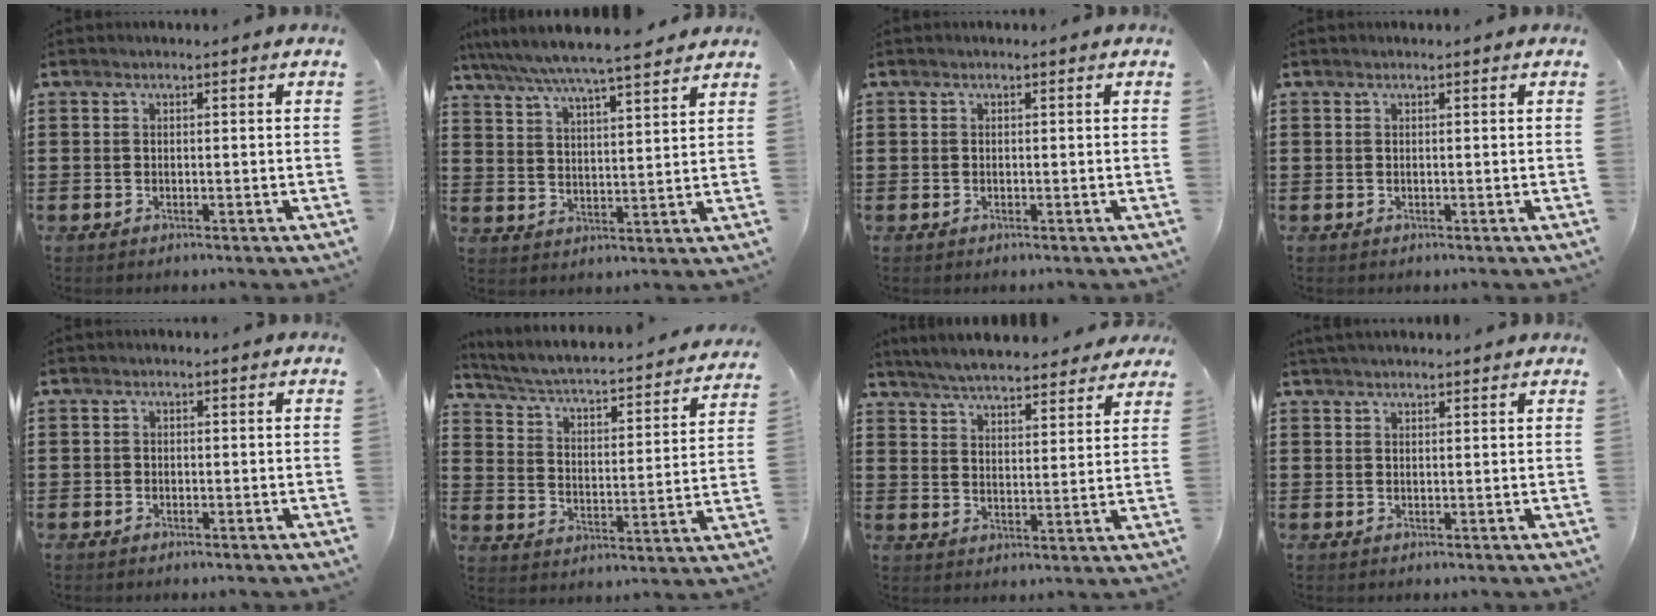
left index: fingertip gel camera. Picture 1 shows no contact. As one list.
[{"total": 5.9, "force": [5.4, -0.1, 2.5], "torque": [-0.069, -0.028, 0.091]}, {"total": 0.0}, {"total": 0.0}, {"total": 0.7, "force": [-0.4, 0.5, 0.0], "torque": [-0.001, 0.002, -0.009]}, {"total": 2.8, "force": [2.3, 0.2, 1.5], "torque": [-0.046, -0.034, 0.026]}, {"total": 5.6, "force": [5.4, 0.2, 1.3], "torque": [-0.049, -0.026, 0.095]}, {"total": 1.6, "force": [1.5, 0.2, 0.3], "torque": [-0.010, 0.003, 0.030]}]